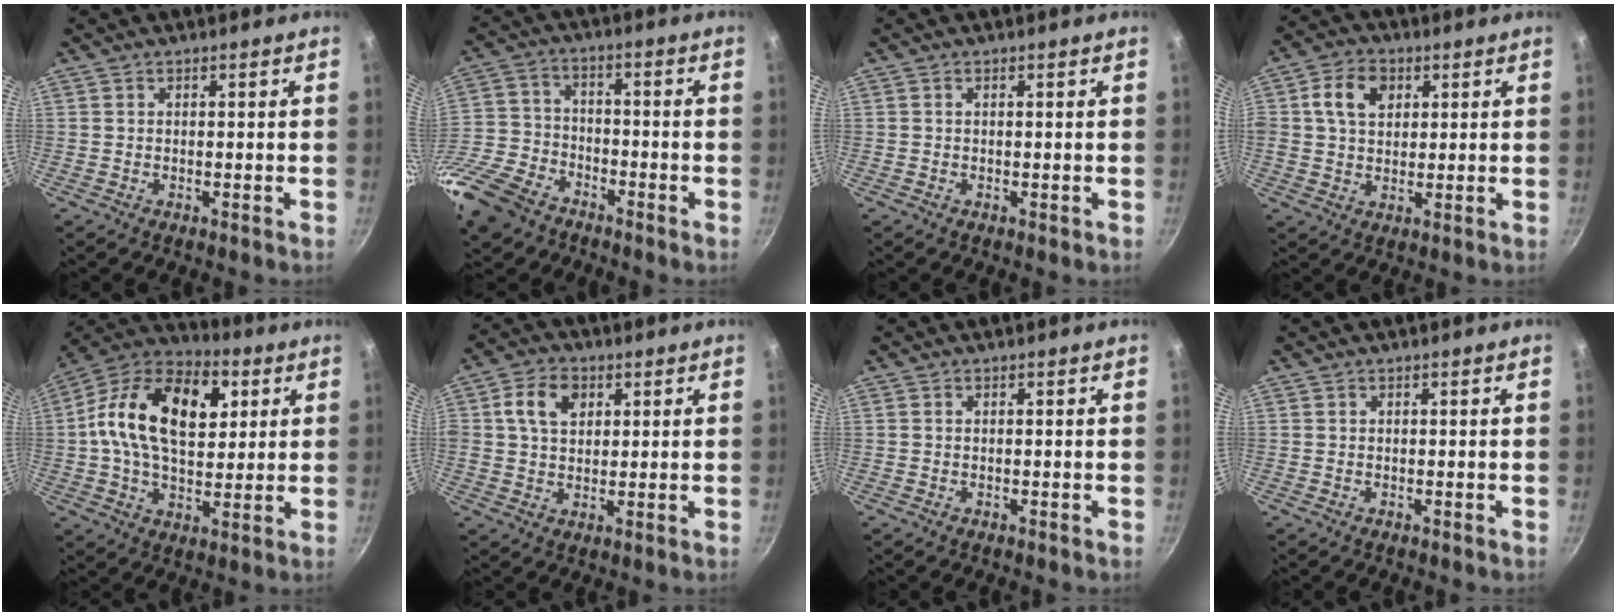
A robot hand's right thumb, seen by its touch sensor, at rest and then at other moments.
{"total": 15.4, "force": [-9.8, 9.4, 7.2], "torque": [-0.155, 0.045, -0.200]}
{"total": 0.0}
{"total": 7.3, "force": [2.1, 5.3, 4.6], "torque": [-0.069, 0.007, 0.028]}
{"total": 21.5, "force": [4.8, 13.1, 16.4], "torque": [-0.259, 0.012, 0.062]}
{"total": 7.5, "force": [2.3, 5.4, 4.7], "torque": [-0.070, 0.006, 0.033]}
{"total": 0.0}
{"total": 0.0}